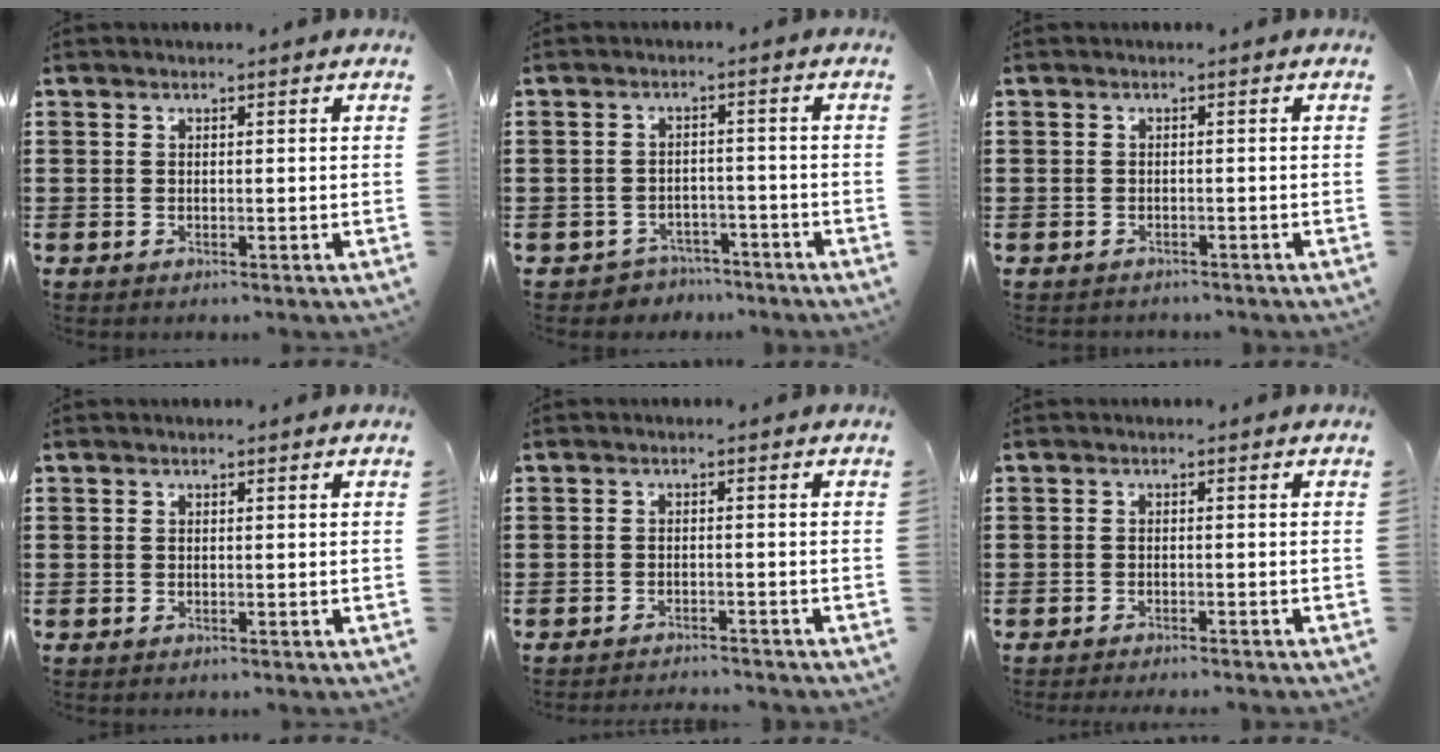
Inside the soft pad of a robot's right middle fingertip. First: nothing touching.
{"total": 2.9, "force": [-2.8, 0.8, -0.3], "torque": [-0.005, 0.003, -0.063]}
{"total": 1.0, "force": [-0.9, 0.4, -0.2], "torque": [0.002, 0.004, -0.020]}
{"total": 0.0}
{"total": 1.5, "force": [-1.5, 0.0, 0.1], "torque": [-0.005, 0.004, -0.032]}
{"total": 1.1, "force": [-1.1, 0.0, -0.1], "torque": [-0.001, 0.002, -0.024]}